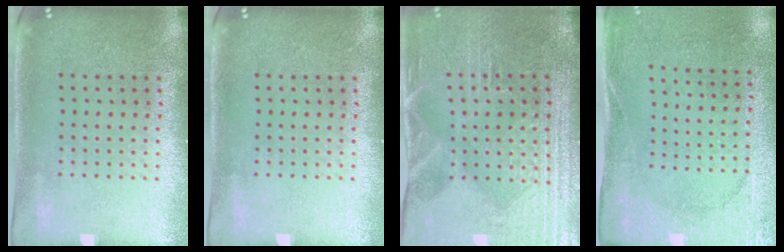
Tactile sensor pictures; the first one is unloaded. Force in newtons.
{"total": 0.0}
{"total": 4.3, "press": 4.0, "slide": 1.5}
{"total": 2.6, "press": 2.2, "slide": 1.4}